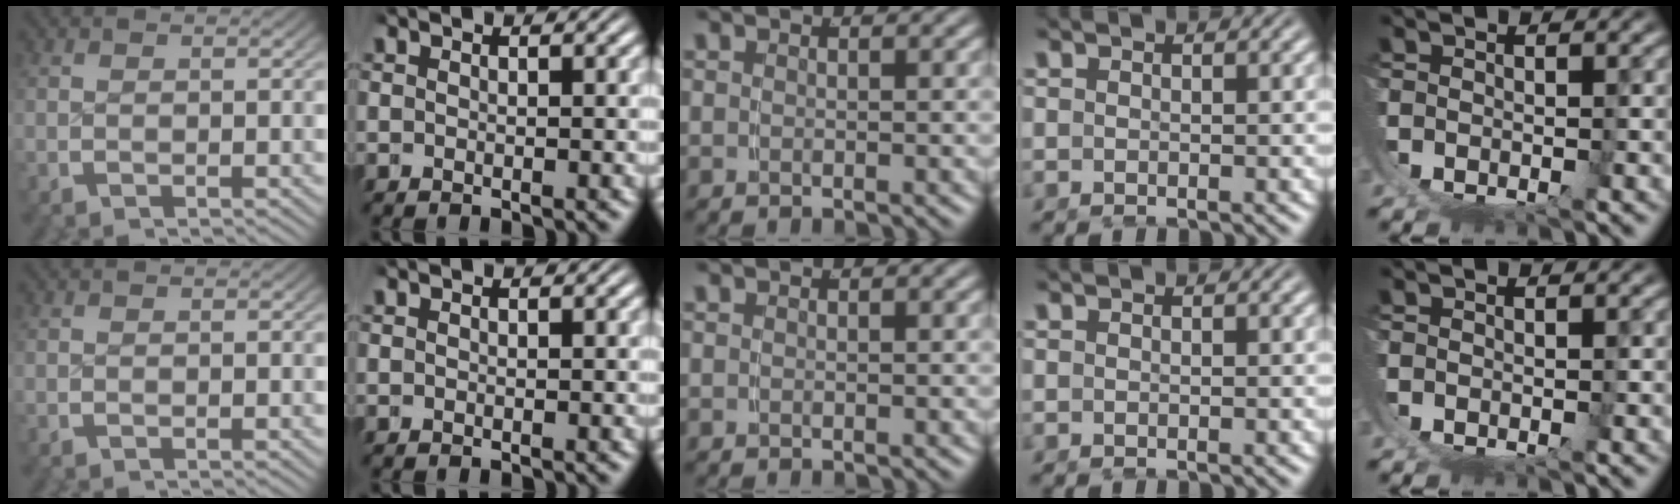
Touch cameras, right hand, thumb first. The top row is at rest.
{}